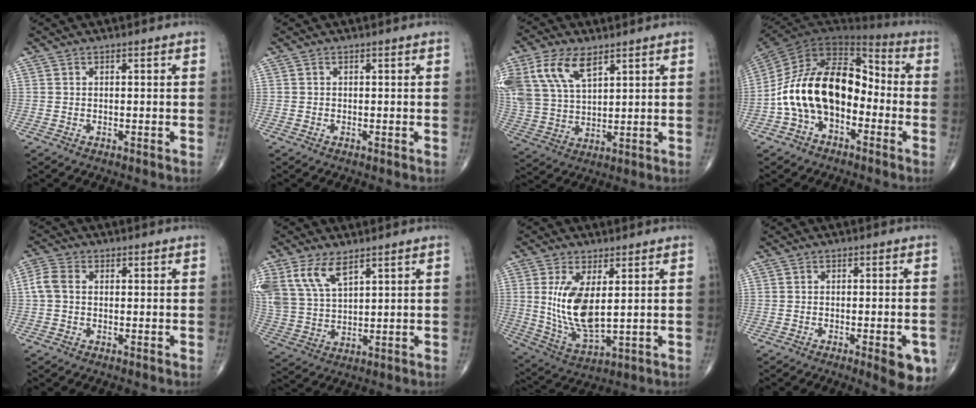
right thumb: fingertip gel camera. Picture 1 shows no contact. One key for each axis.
{"total": 0.0}
{"total": 13.3, "fx": 6.8, "fy": 7.0, "fz": 9.1, "tx": -0.184, "ty": -0.011, "tz": 0.139}
{"total": 19.2, "fx": -3.9, "fy": 12.1, "fz": 14.4, "tx": -0.241, "ty": 0.065, "tz": -0.077}
{"total": 3.8, "fx": 0.0, "fy": 2.7, "fz": 2.7, "tx": -0.066, "ty": 0.010, "tz": -0.007}
{"total": 9.4, "fx": 5.6, "fy": 4.4, "fz": 6.3, "tx": -0.130, "ty": -0.011, "tz": 0.123}
{"total": 11.8, "fx": 2.0, "fy": 5.0, "fz": 10.4, "tx": -0.204, "ty": -0.025, "tz": 0.054}
{"total": 7.4, "fx": -3.4, "fy": 2.1, "fz": 6.3, "tx": -0.065, "ty": 0.001, "tz": -0.039}